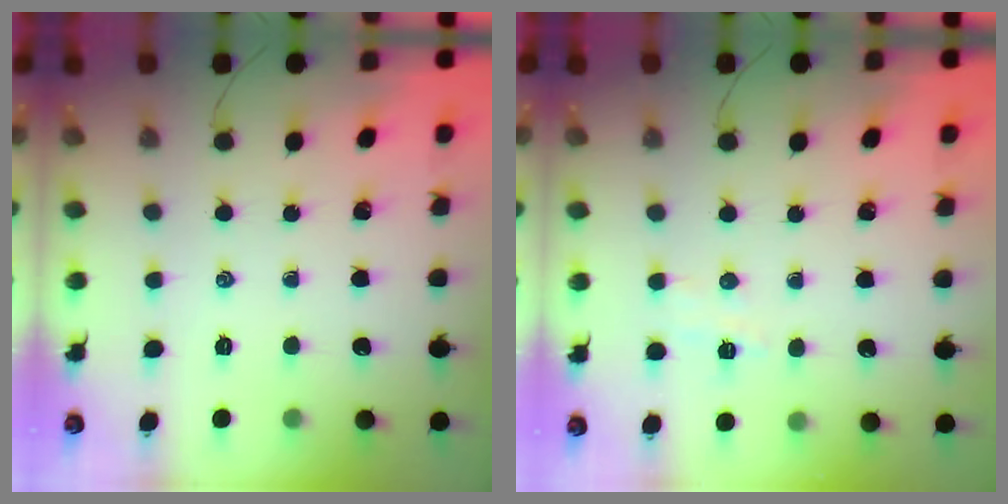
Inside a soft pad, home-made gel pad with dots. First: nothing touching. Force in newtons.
{"total": 4.7, "press": 4.5, "slide": 1.3}